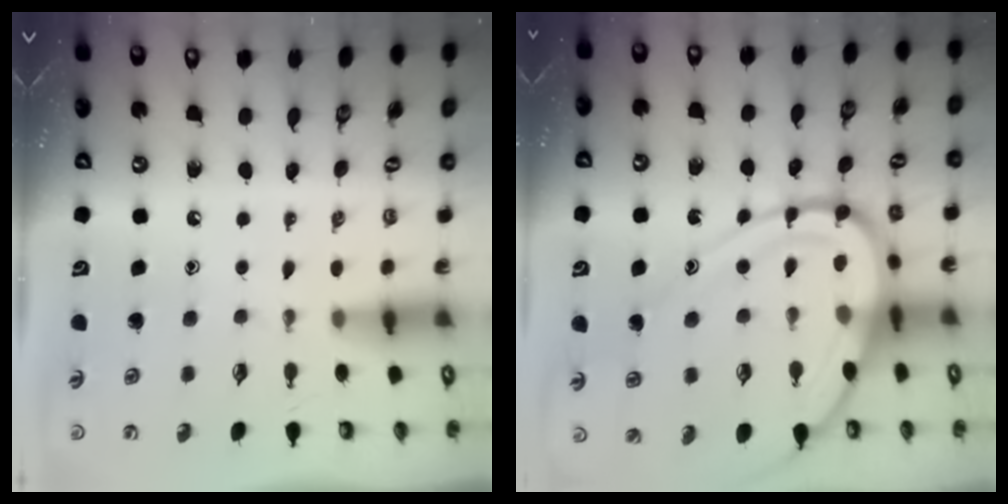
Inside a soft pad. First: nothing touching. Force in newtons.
{"total": 15.9, "press": 15.9, "slide": 1.5}